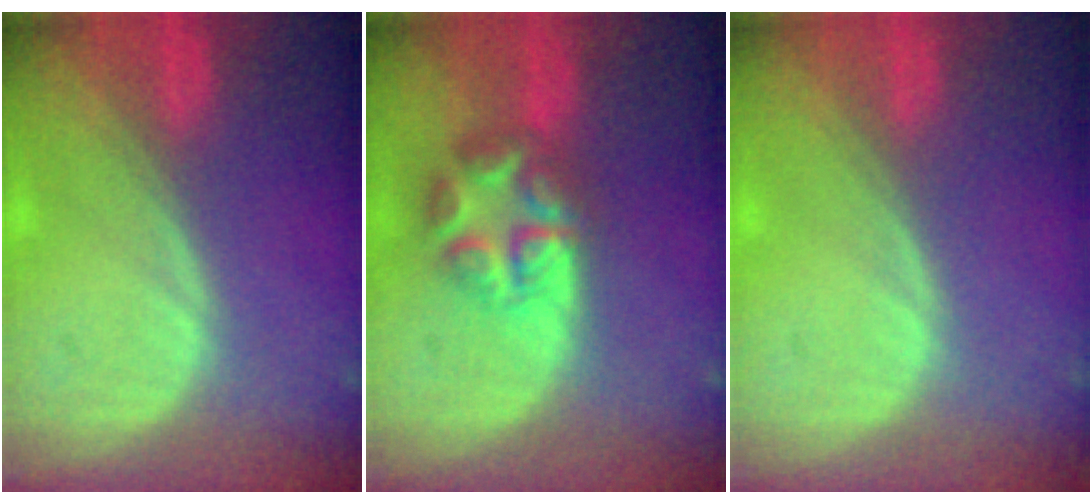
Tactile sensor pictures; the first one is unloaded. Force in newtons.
{"total": 6.3, "press": 6.3, "slide": 0.2}
{"total": 0.0}